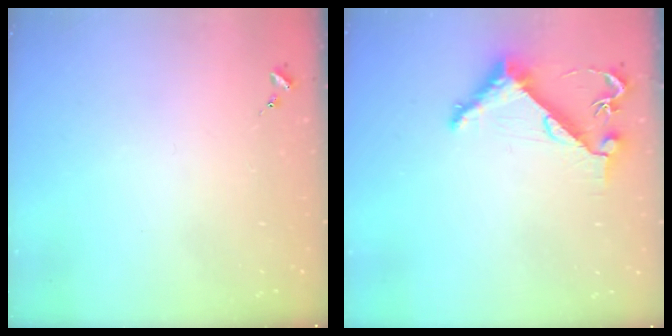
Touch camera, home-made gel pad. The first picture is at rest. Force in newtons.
{"total": 6.3, "press": 6.3, "slide": 0.6}